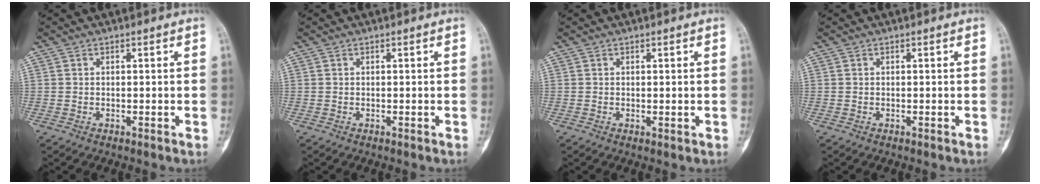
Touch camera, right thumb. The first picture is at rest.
{"total": 0.0}
{"total": 0.6, "force": [0.1, 0.3, 0.5], "torque": [-0.002, -0.001, 0.004]}
{"total": 0.0}